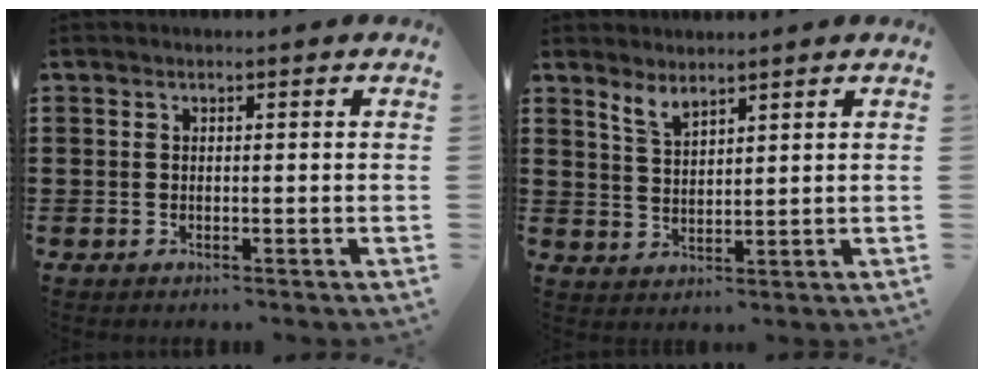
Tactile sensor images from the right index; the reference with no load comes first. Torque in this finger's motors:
{"motor_torque": [0.07, -0.04, 0.06, 0.05]}